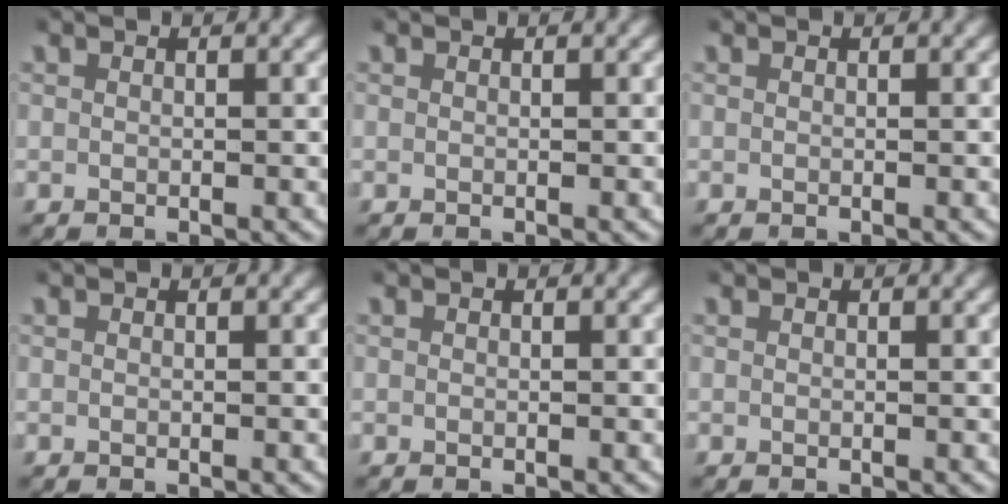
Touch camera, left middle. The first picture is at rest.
{"total": 0.0}
{"total": 0.0}
{"total": 0.0}
{"total": 0.0}
{"total": 0.0}